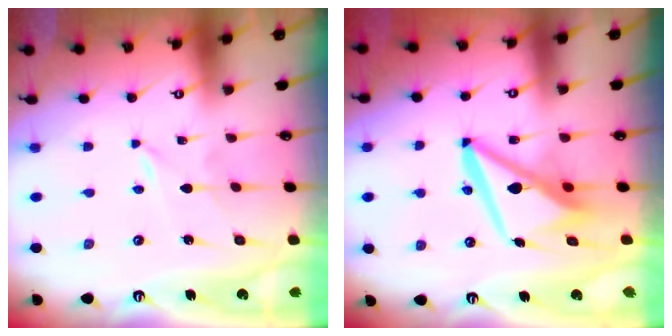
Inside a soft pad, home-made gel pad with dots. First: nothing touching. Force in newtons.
{"total": 10.8, "press": 10.7, "slide": 1.8}